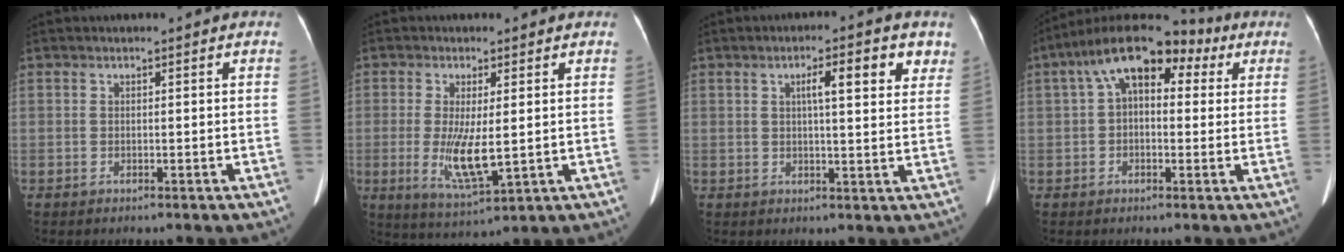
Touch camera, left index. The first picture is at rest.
{"total": 6.6, "force": [-0.5, 1.5, 6.4], "torque": [-0.132, -0.018, -0.006]}
{"total": 6.5, "force": [3.1, 1.3, 5.6], "torque": [-0.078, 0.012, 0.039]}
{"total": 12.4, "force": [4.9, 6.2, 9.6], "torque": [-0.152, 0.070, 0.074]}